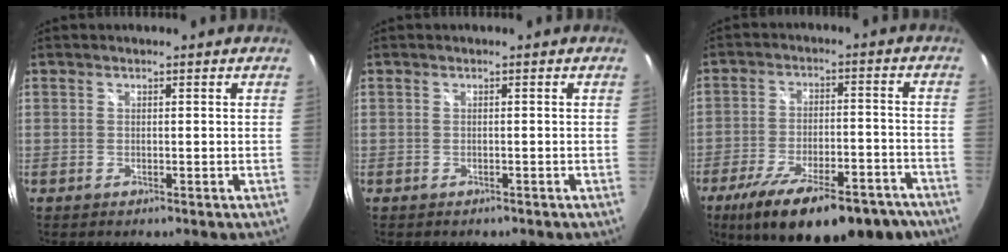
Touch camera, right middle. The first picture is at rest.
{"total": 0.7, "force": [-0.5, 0.4, 0.1], "torque": [-0.006, 0.000, -0.006]}
{"total": 21.2, "force": [-14.8, 7.3, 13.3], "torque": [-0.228, -0.038, -0.209]}